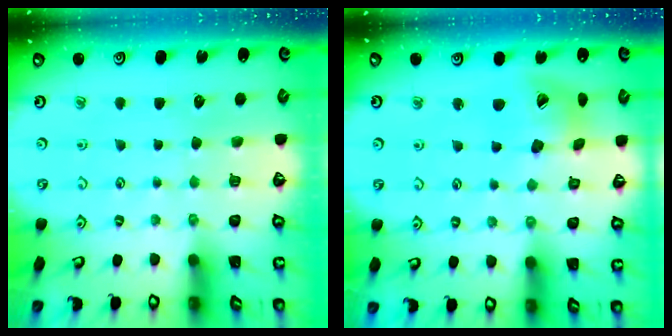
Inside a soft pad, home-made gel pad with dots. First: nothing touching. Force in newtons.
{"total": 14.2, "press": 14.1, "slide": 1.8}